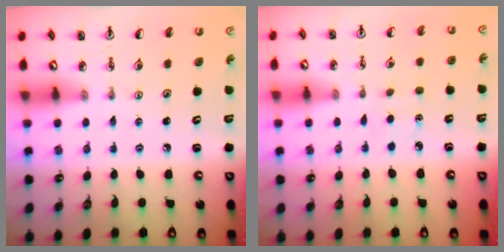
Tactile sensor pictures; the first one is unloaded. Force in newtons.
{"total": 1.5, "press": 1.5, "slide": 0.2}